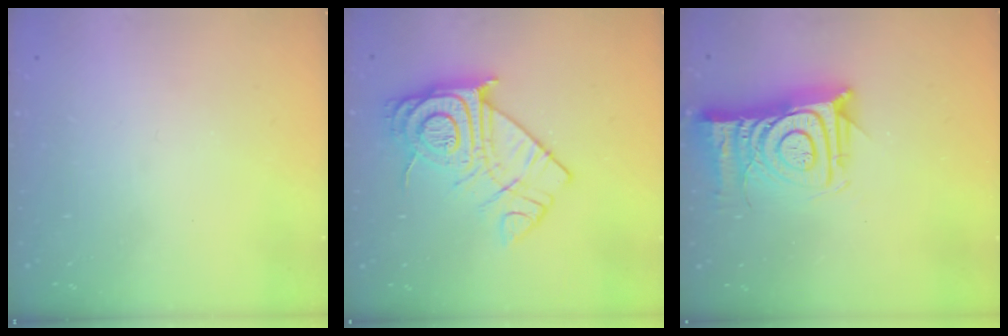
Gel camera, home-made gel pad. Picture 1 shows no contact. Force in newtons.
{"total": 18.3, "press": 18.3, "slide": 1.4}
{"total": 15.1, "press": 15.1, "slide": 1.1}